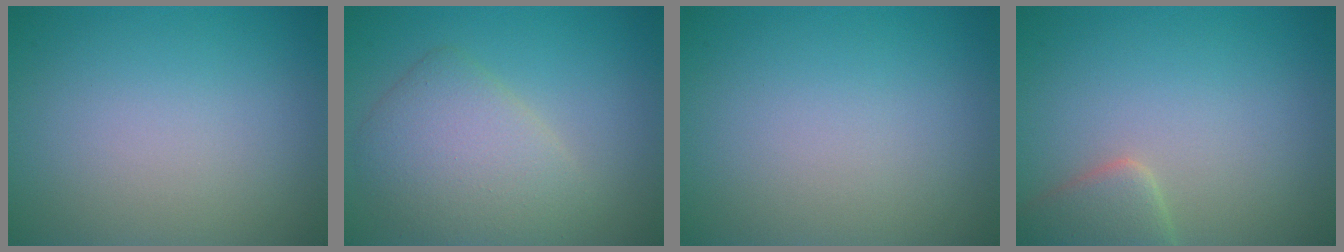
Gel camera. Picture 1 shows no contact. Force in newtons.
{"total": 4.5, "press": 4.5, "slide": 0.2}
{"total": 0.0}
{"total": 3.0, "press": 3.0, "slide": 0.2}